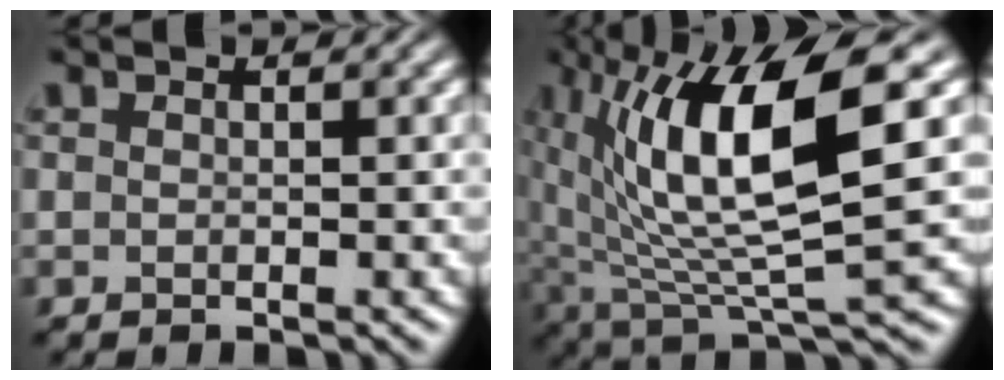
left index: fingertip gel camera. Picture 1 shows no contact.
{"total": 12.8, "force": [3.2, 3.6, 11.9], "torque": [-0.211, 0.003, 0.065]}